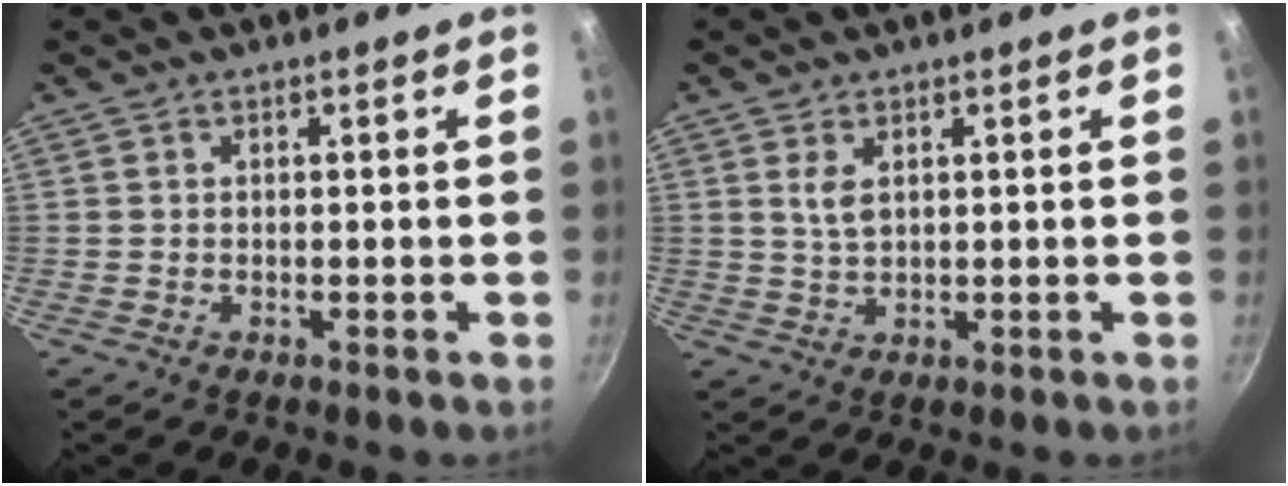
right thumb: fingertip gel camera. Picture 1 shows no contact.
{"total": 3.3, "force": [1.2, 1.7, 2.6], "torque": [-0.048, -0.010, 0.027]}